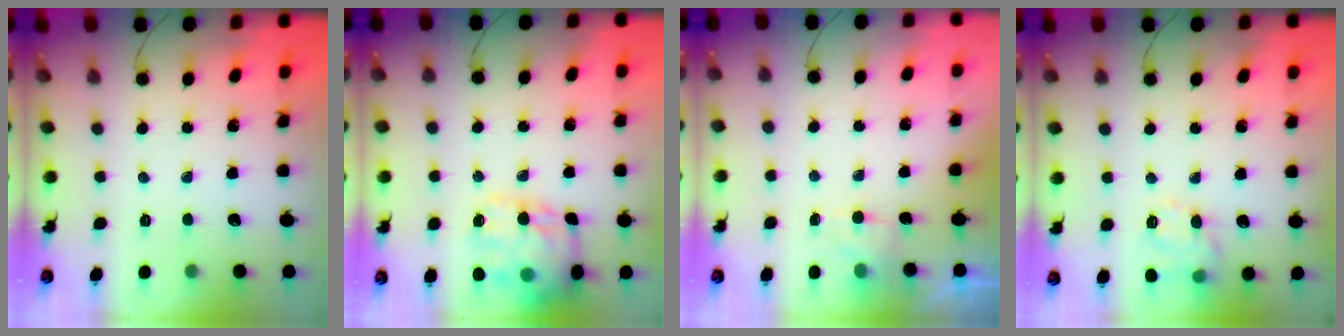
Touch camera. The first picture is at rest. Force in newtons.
{"total": 17.6, "press": 17.4, "slide": 2.5}
{"total": 4.4, "press": 4.2, "slide": 1.2}
{"total": 13.3, "press": 13.2, "slide": 1.5}